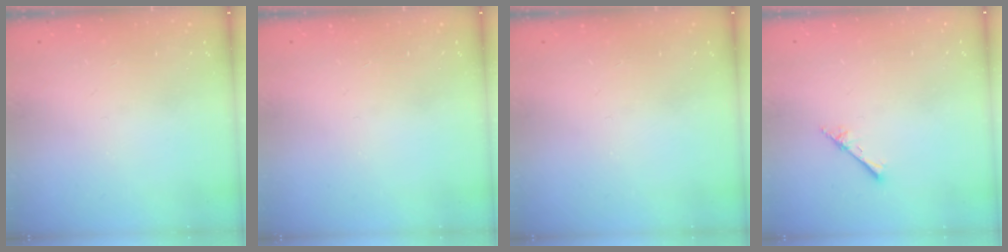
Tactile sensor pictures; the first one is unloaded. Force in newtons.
{"total": 0.0}
{"total": 0.0}
{"total": 2.6, "press": 2.6, "slide": 0.3}